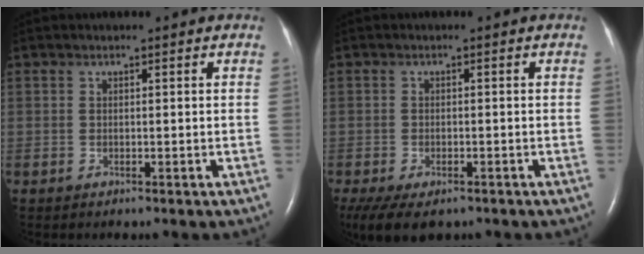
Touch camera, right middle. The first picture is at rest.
{"total": 8.5, "force": [-6.3, 4.0, 4.1], "torque": [-0.074, -0.009, -0.091]}